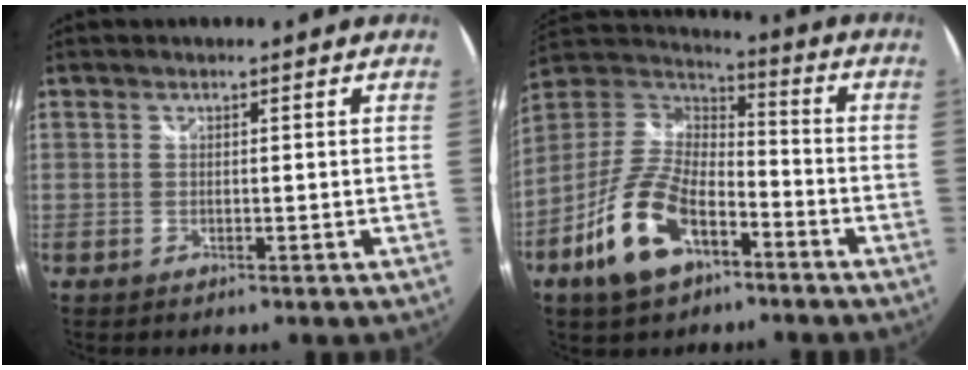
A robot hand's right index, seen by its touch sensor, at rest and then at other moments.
{"total": 16.1, "force": [-8.0, 8.1, 11.3], "torque": [-0.243, -0.007, -0.145]}